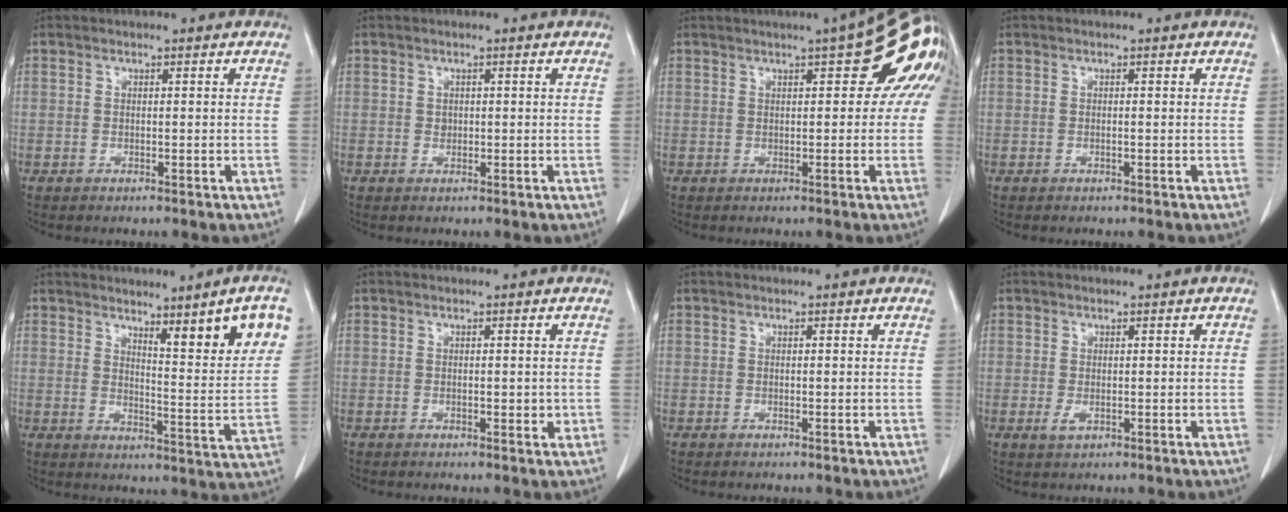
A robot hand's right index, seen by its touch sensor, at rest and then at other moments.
{"total": 0.7, "force": [0.1, 0.7, 0.3], "torque": [-0.002, 0.001, 0.002]}
{"total": 12.3, "force": [4.5, 3.4, 11.0], "torque": [-0.129, 0.036, 0.044]}
{"total": 0.0}
{"total": 10.8, "force": [6.1, 0.6, 8.9], "torque": [-0.110, -0.016, 0.086]}
{"total": 1.3, "force": [-0.1, 0.6, 1.1], "torque": [-0.015, -0.001, 0.000]}
{"total": 0.0}
{"total": 1.5, "force": [-0.4, 1.0, 1.1], "torque": [-0.013, -0.002, -0.004]}